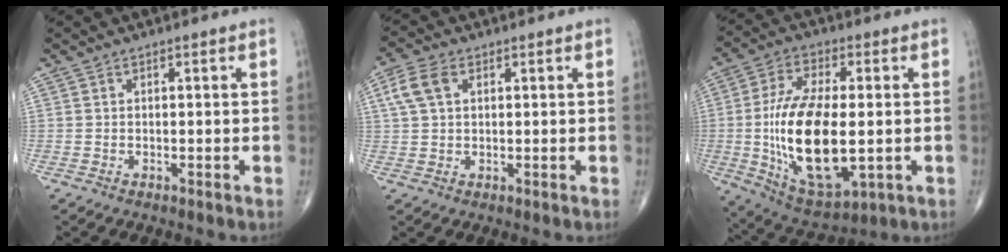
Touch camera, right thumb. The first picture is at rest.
{"total": 5.7, "force": [1.9, 3.6, 4.0], "torque": [-0.090, 0.012, 0.038]}
{"total": 20.5, "force": [-1.8, 9.3, 18.1], "torque": [-0.343, -0.009, -0.016]}